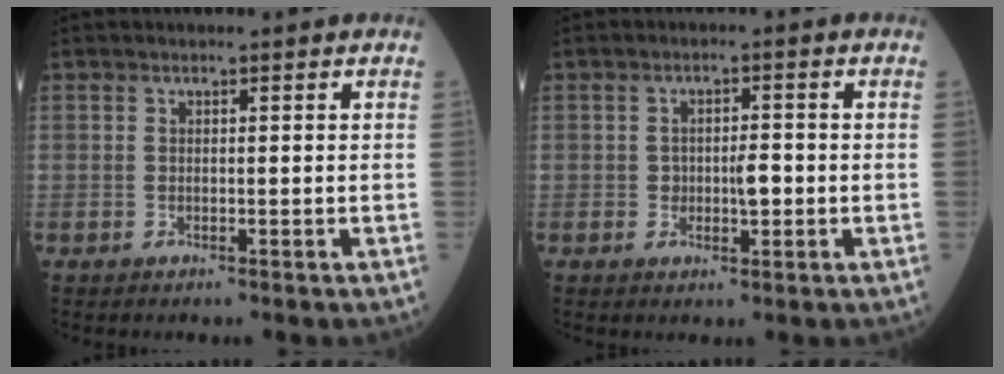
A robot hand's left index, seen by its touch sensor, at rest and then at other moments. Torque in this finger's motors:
{"motor_torque": [-0.16, 0.24, 0.04, 0.00]}